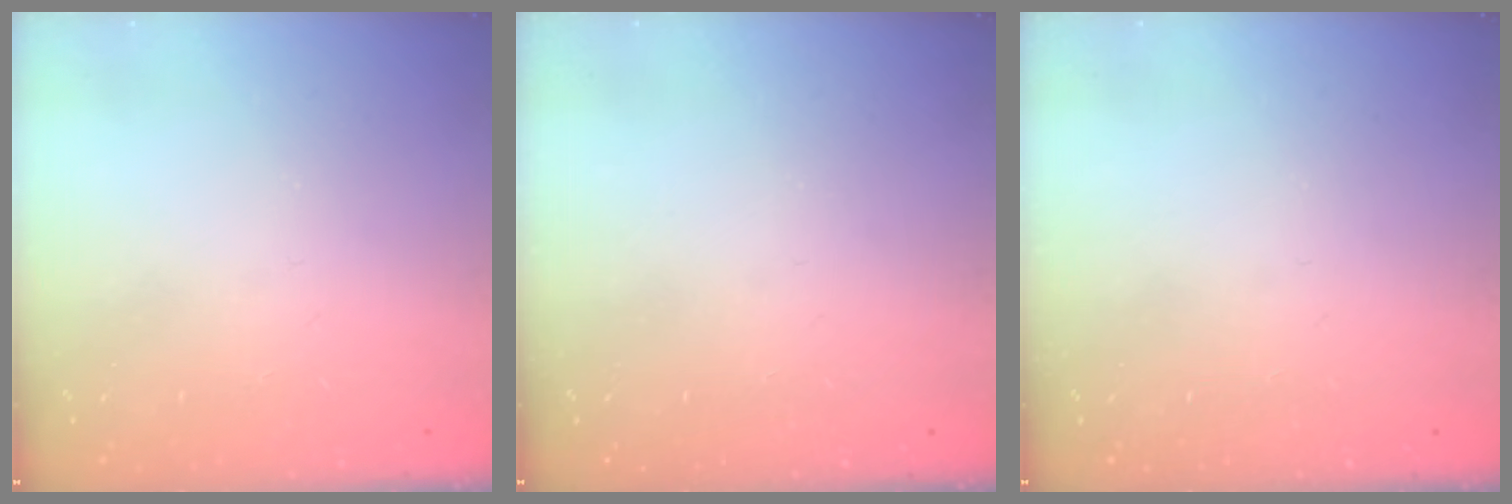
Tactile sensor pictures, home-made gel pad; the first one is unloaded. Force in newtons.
{"total": 0.0}
{"total": 0.0}